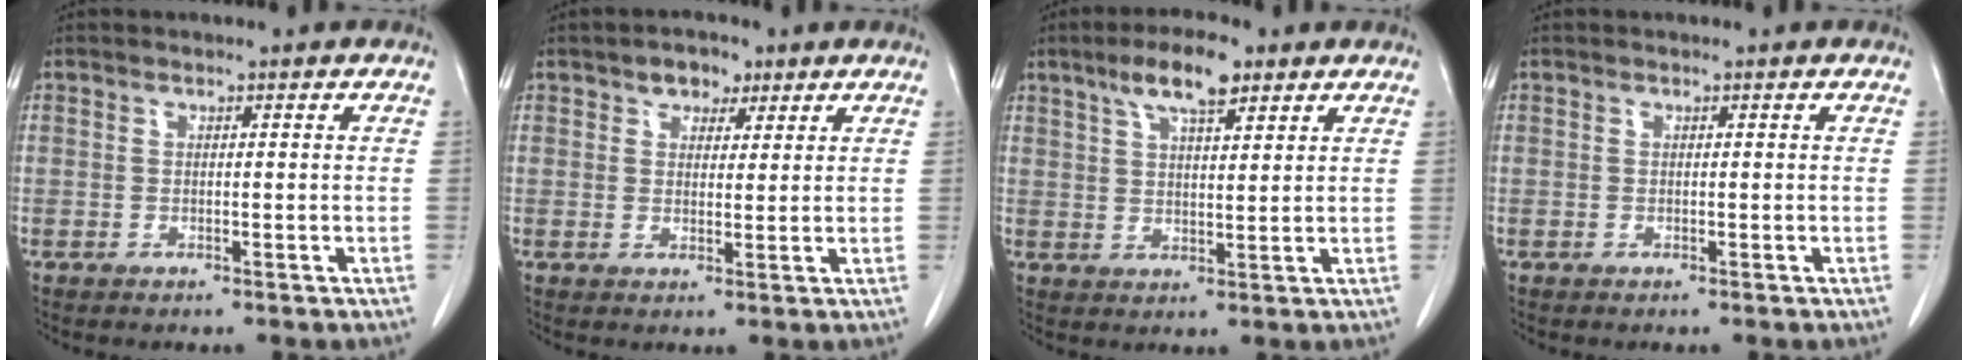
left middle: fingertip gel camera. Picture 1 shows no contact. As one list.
[{"total": 3.5, "force": [2.1, 2.2, 1.6], "torque": [-0.023, 0.007, 0.034]}, {"total": 7.5, "force": [4.7, 1.9, 5.5], "torque": [-0.105, 0.012, 0.082]}, {"total": 0.0}]